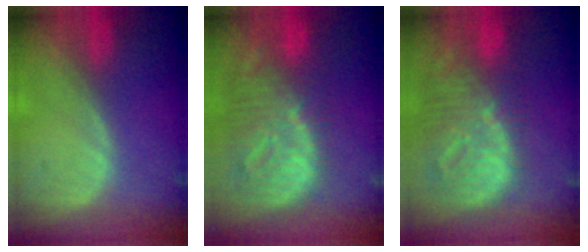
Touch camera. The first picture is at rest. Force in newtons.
{"total": 12.6, "press": 10.8, "slide": 6.4}
{"total": 12.7, "press": 11.0, "slide": 6.4}